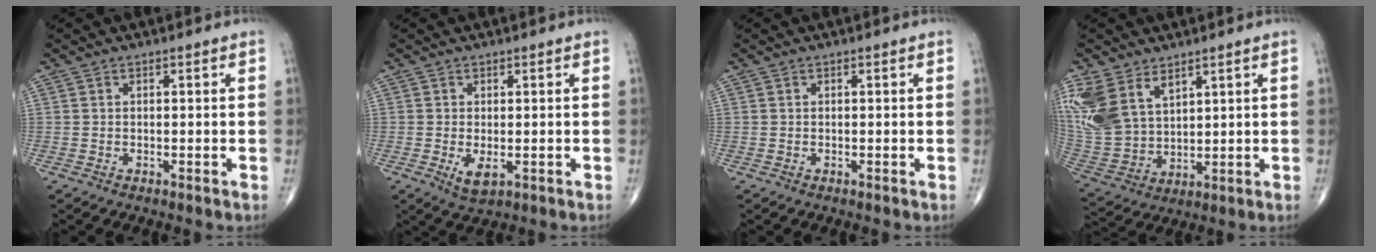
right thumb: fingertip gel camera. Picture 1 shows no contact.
{"total": 3.3, "force": [-0.7, 1.5, 2.8], "torque": [-0.049, -0.009, -0.005]}
{"total": 0.0}
{"total": 15.2, "force": [7.8, 9.4, 9.0], "torque": [-0.202, -0.023, 0.173]}